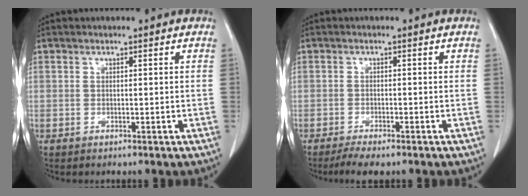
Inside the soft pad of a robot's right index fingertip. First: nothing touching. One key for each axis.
{"total": 3.3, "fx": -2.6, "fy": 0.6, "fz": 2.0, "tx": -0.037, "ty": -0.008, "tz": -0.043}